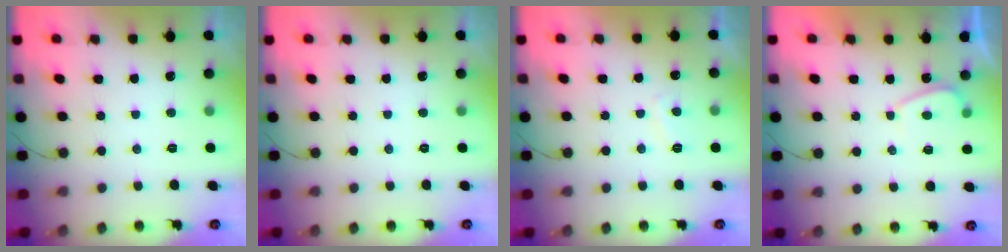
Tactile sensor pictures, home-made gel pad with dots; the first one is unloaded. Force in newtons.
{"total": 0.0}
{"total": 2.6, "press": 2.4, "slide": 0.8}
{"total": 1.6, "press": 1.5, "slide": 0.6}